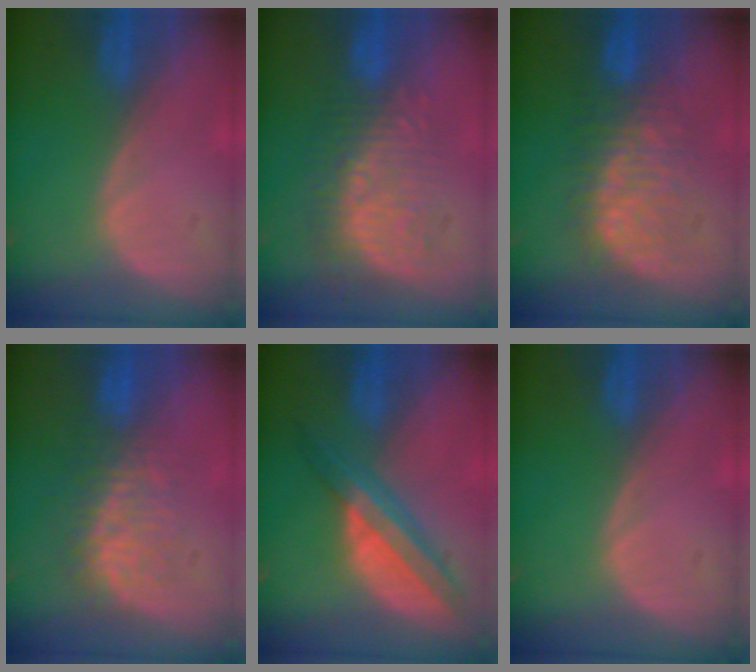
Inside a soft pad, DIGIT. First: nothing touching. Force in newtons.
{"total": 10.0, "press": 8.7, "slide": 5.0}
{"total": 8.0, "press": 8.0, "slide": 0.2}
{"total": 7.7, "press": 7.4, "slide": 1.9}
{"total": 7.9, "press": 6.6, "slide": 4.3}
{"total": 0.0}